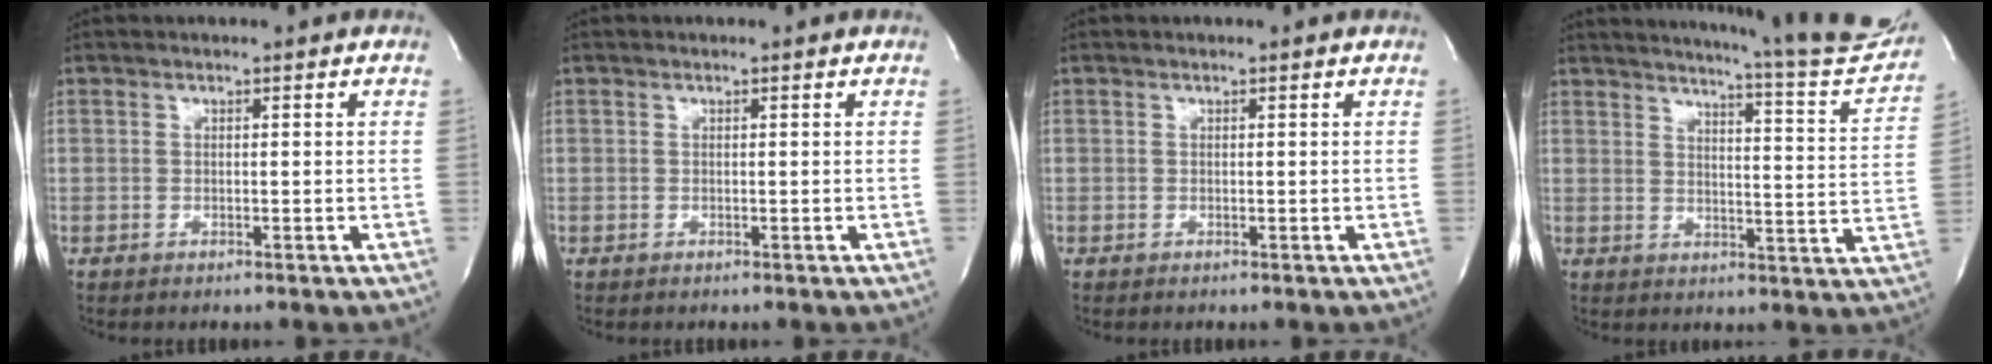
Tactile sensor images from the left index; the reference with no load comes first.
{"total": 0.0}
{"total": 0.0}
{"total": 18.8, "force": [17.6, -0.2, 6.5], "torque": [-0.095, -0.091, 0.204]}